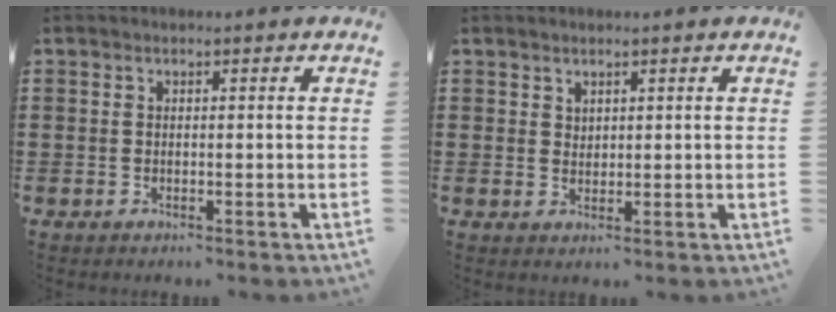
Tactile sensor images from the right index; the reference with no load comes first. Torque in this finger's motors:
{"motor_torque": [-0.23, 0.30, 0.04, -0.01]}